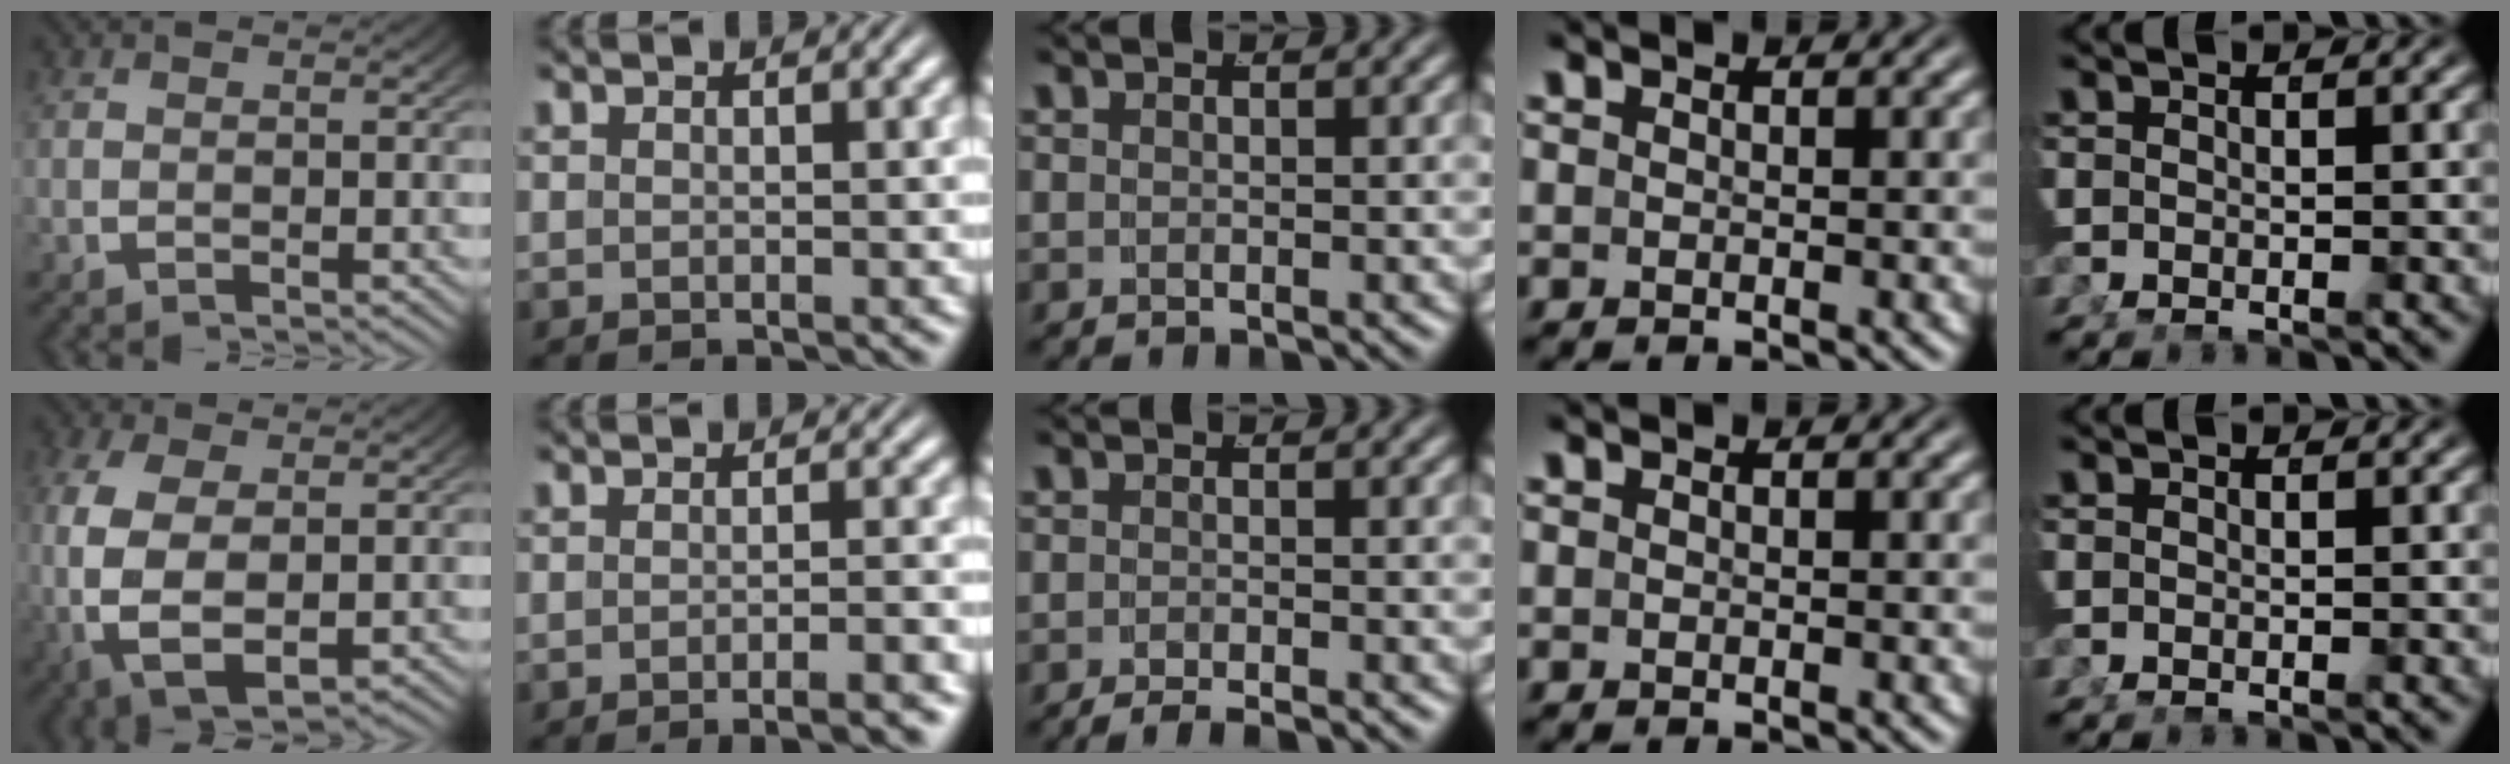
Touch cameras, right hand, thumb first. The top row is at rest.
{"thumb": {"total": 9.1, "force": [-1.4, 6.1, 6.7], "torque": [-0.182, -0.045, 0.005]}, "index": {"total": 3.2, "force": [-2.8, 0.0, 1.5], "torque": [-0.011, 0.006, -0.049]}, "middle": {"total": 2.3, "force": [-2.2, 0.0, 0.7], "torque": [-0.010, -0.005, -0.034]}}